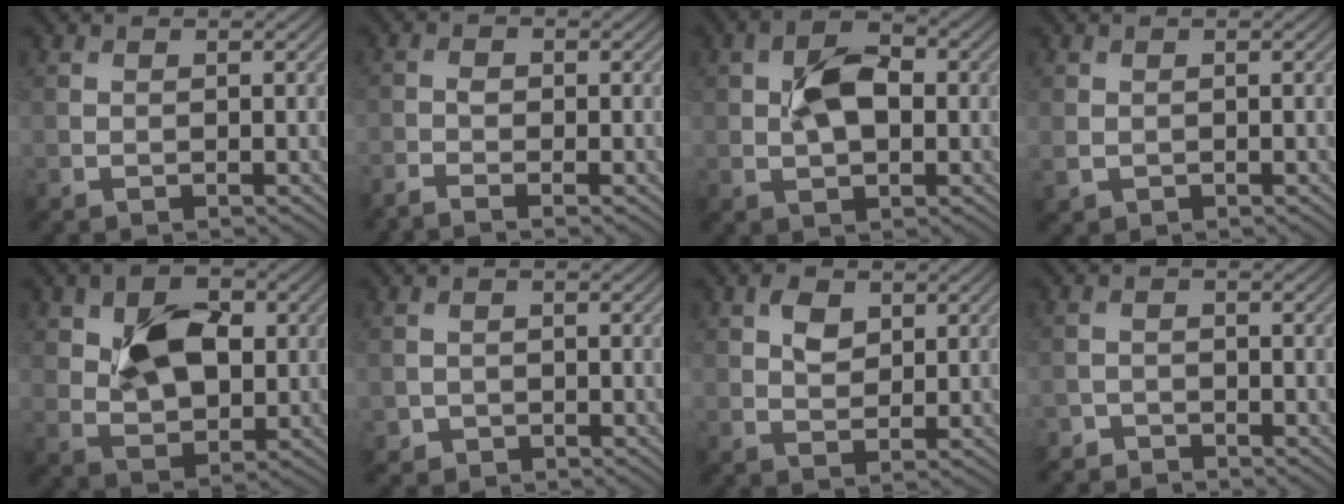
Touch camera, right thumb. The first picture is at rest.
{"total": 2.1, "force": [-1.5, 0.4, 1.3], "torque": [-0.031, -0.002, -0.039]}
{"total": 6.2, "force": [0.5, 3.7, 4.9], "torque": [-0.093, 0.004, 0.004]}
{"total": 1.3, "force": [0.0, 1.2, 0.6], "torque": [-0.018, -0.006, 0.001]}
{"total": 8.6, "force": [1.8, 5.6, 6.3], "torque": [-0.117, 0.003, 0.031]}
{"total": 1.3, "force": [-0.8, 1.0, 0.1], "torque": [0.003, -0.002, -0.018]}
{"total": 3.0, "force": [1.3, 2.0, 1.9], "torque": [-0.037, 0.000, 0.023]}
{"total": 2.2, "force": [-2.1, 0.6, 0.0], "torque": [0.004, 0.000, -0.047]}